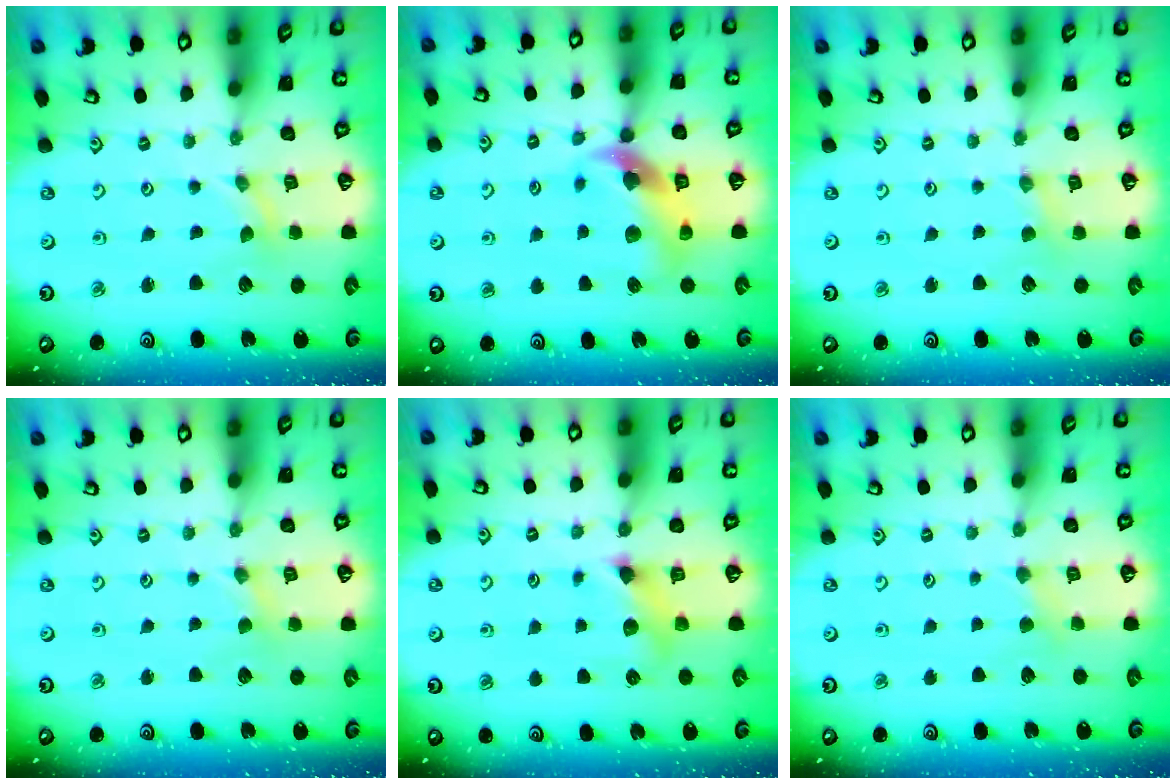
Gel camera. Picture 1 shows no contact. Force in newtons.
{"total": 11.2, "press": 11.1, "slide": 1.3}
{"total": 2.3, "press": 2.3, "slide": 0.3}
{"total": 0.5, "press": 0.5, "slide": 0.1}
{"total": 6.4, "press": 6.4, "slide": 0.7}
{"total": 2.8, "press": 2.8, "slide": 0.4}